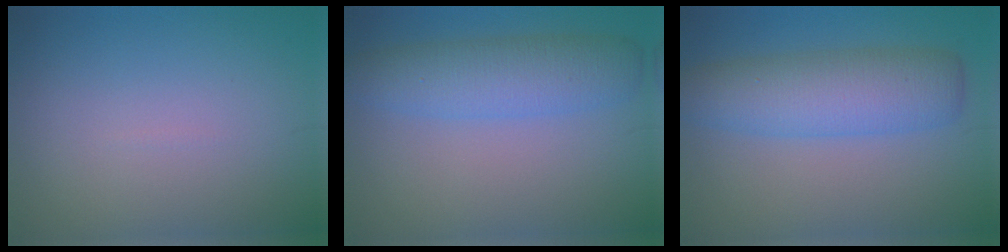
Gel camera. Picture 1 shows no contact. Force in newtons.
{"total": 5.1, "press": 5.1, "slide": 0.1}
{"total": 6.2, "press": 6.2, "slide": 0.2}